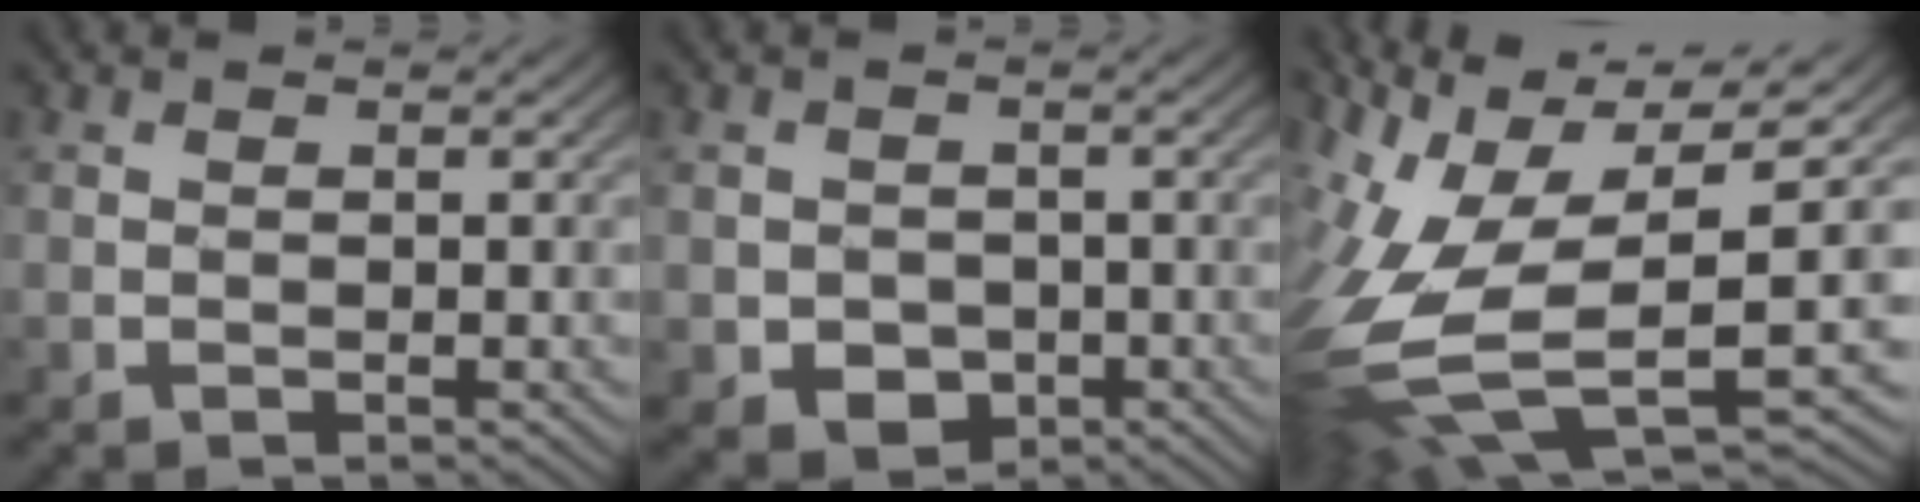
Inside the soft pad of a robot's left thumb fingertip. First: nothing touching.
{"total": 3.2, "force": [-1.8, 2.5, 0.8], "torque": [-0.042, -0.006, -0.039]}
{"total": 14.3, "force": [-1.3, 6.2, 12.9], "torque": [-0.302, -0.018, -0.015]}